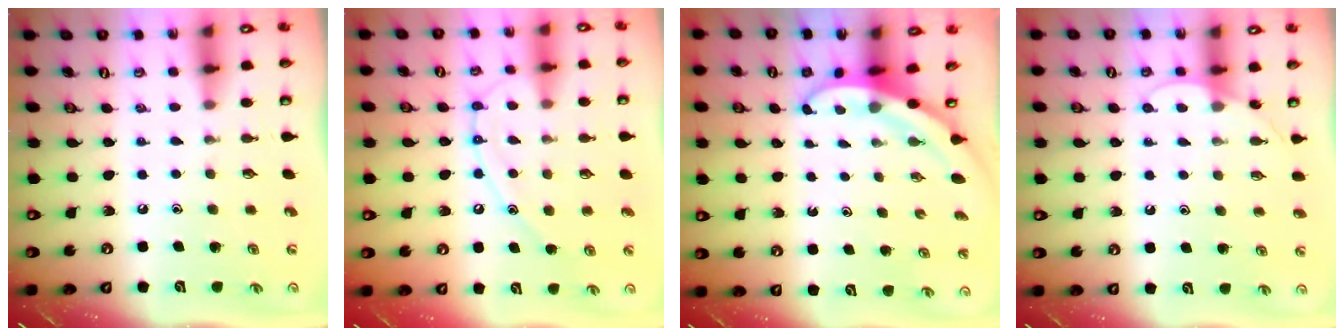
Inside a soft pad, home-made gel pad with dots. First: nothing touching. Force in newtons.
{"total": 11.2, "press": 11.1, "slide": 1.1}
{"total": 3.5, "press": 3.5, "slide": 0.1}
{"total": 4.0, "press": 4.0, "slide": 0.4}